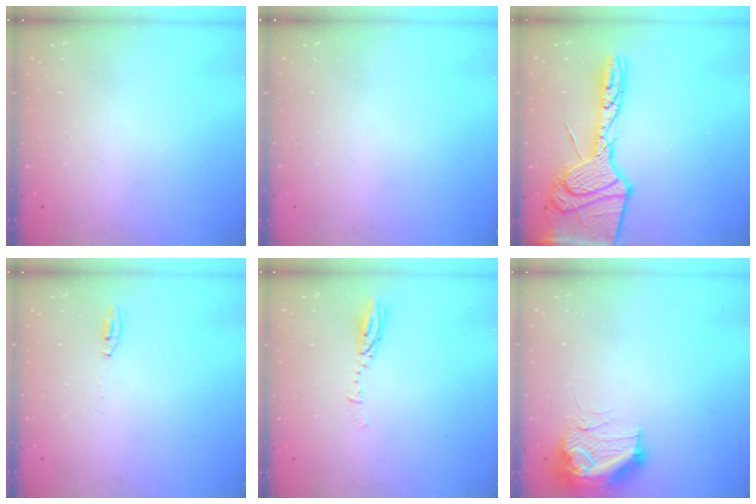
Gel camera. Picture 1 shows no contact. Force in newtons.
{"total": 0.0}
{"total": 23.2, "press": 23.1, "slide": 2.3}
{"total": 2.2, "press": 2.2, "slide": 0.2}
{"total": 3.6, "press": 3.5, "slide": 0.4}
{"total": 10.8, "press": 10.7, "slide": 1.2}